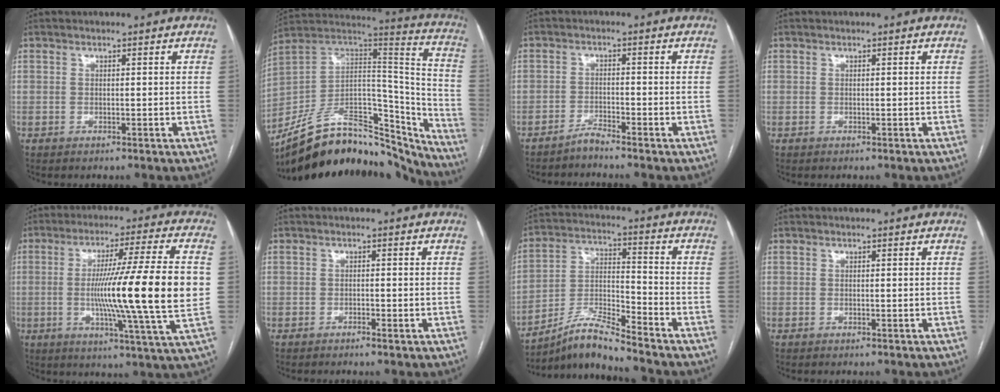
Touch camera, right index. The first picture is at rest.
{"total": 27.2, "force": [-22.8, 9.9, 10.9], "torque": [-0.157, 0.047, -0.349]}
{"total": 2.1, "force": [-2.0, -0.5, 0.3], "torque": [-0.003, -0.006, -0.041]}
{"total": 0.0}
{"total": 20.0, "force": [-0.4, -1.3, 20.0], "torque": [-0.304, -0.006, -0.020]}
{"total": 1.0, "force": [-0.7, 0.2, 0.7], "torque": [-0.014, 0.000, -0.010]}
{"total": 8.9, "force": [-8.2, -0.9, 3.5], "torque": [-0.079, 0.002, -0.152]}
{"total": 0.0}